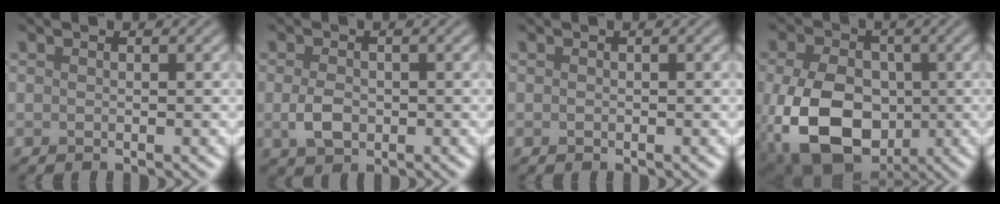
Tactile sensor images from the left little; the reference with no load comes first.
{"total": 2.5, "force": [-0.4, 1.6, 1.8], "torque": [-0.039, -0.003, -0.009]}
{"total": 0.0}
{"total": 12.1, "force": [-2.6, 8.2, 8.4], "torque": [-0.179, -0.026, -0.051]}